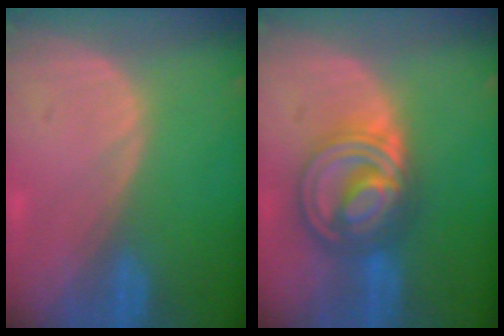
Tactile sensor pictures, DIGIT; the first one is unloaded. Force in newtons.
{"total": 8.8, "press": 8.8, "slide": 0.7}